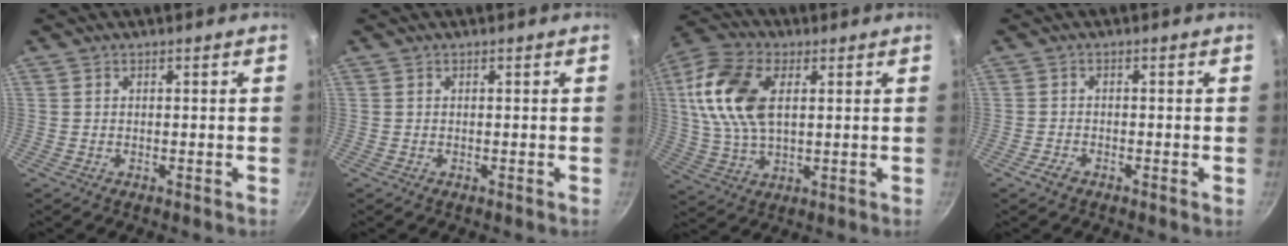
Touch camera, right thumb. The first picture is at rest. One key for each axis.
{"total": 0.0}
{"total": 15.2, "fx": 3.3, "fy": 8.9, "fz": 11.9, "tx": -0.226, "ty": 0.004, "tz": 0.057}
{"total": 2.0, "fx": -1.4, "fy": 0.8, "fz": 1.2, "tx": -0.030, "ty": 0.010, "tz": -0.032}